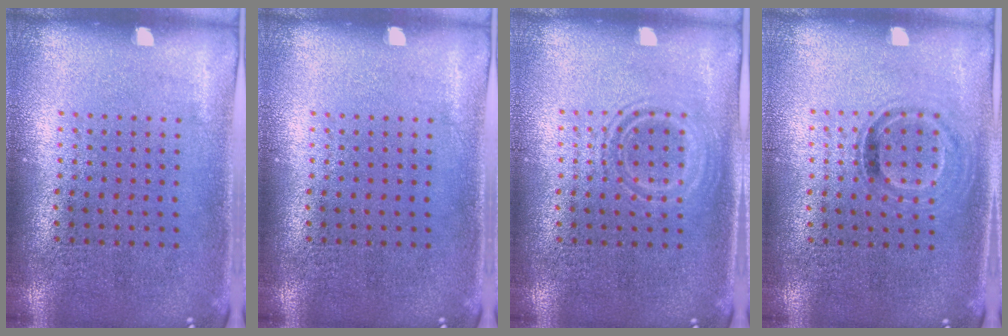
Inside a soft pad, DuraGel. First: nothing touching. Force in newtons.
{"total": 0.0}
{"total": 1.1, "press": 1.0, "slide": 0.5}
{"total": 0.9, "press": 0.8, "slide": 0.4}